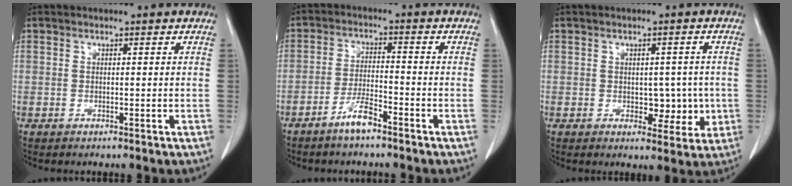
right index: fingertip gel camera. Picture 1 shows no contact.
{"total": 4.5, "force": [-3.4, 0.6, 2.9], "torque": [-0.060, -0.002, -0.065]}
{"total": 5.2, "force": [-0.4, 3.3, 4.0], "torque": [-0.039, 0.006, 0.002]}